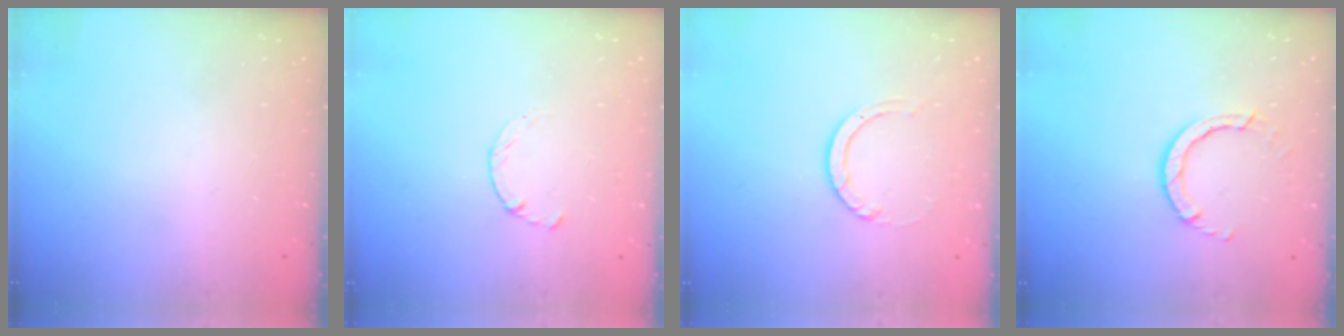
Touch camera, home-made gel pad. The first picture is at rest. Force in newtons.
{"total": 1.8, "press": 1.7, "slide": 0.3}
{"total": 3.0, "press": 3.0, "slide": 0.3}
{"total": 4.0, "press": 4.0, "slide": 0.4}